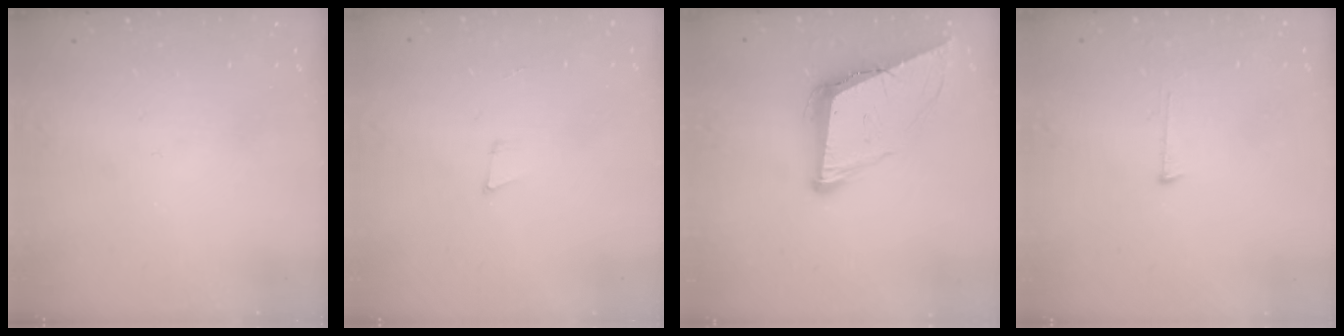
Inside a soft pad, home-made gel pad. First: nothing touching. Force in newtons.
{"total": 3.6, "press": 2.5, "slide": 2.7}
{"total": 10.9, "press": 10.3, "slide": 3.6}
{"total": 4.0, "press": 4.0, "slide": 0.2}